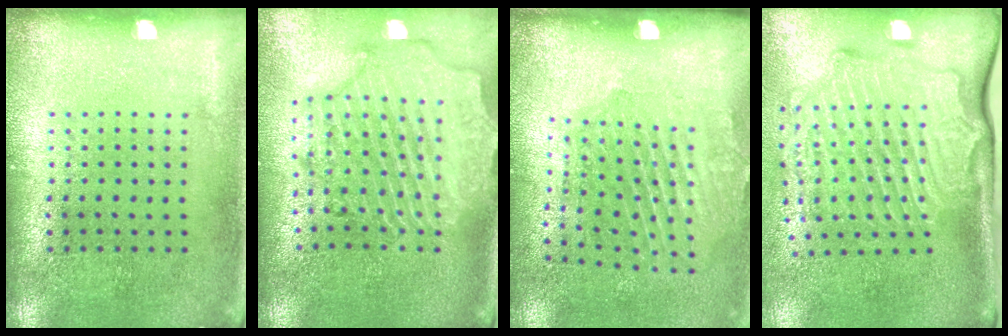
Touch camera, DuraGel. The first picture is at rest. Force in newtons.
{"total": 2.8, "press": 2.5, "slide": 1.3}
{"total": 1.9, "press": 1.2, "slide": 1.6}
{"total": 3.1, "press": 2.3, "slide": 2.1}